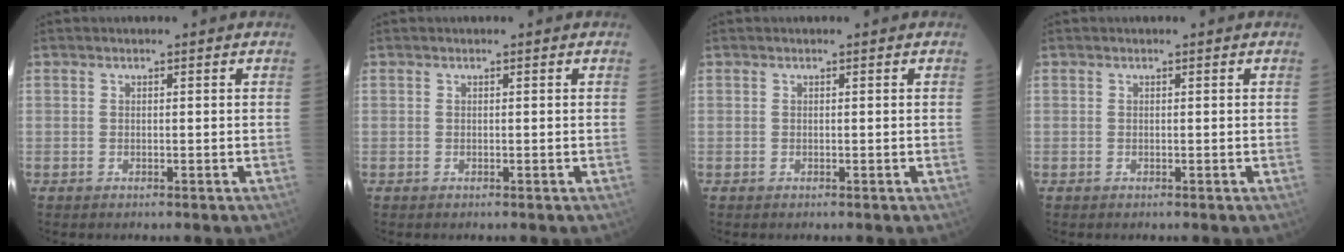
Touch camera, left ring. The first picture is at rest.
{"total": 0.0}
{"total": 0.0}
{"total": 0.0}